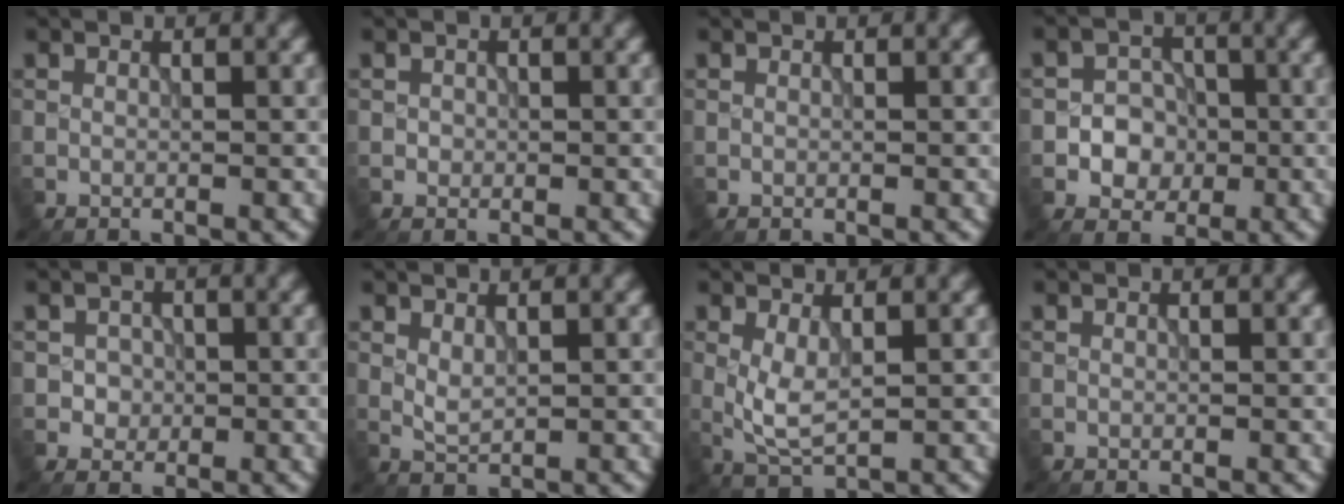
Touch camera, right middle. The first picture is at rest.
{"total": 0.6, "force": [0.0, 0.6, 0.1], "torque": [0.002, -0.003, 0.000]}
{"total": 0.0}
{"total": 3.9, "force": [-0.7, 3.4, 1.6], "torque": [-0.002, 0.000, -0.032]}
{"total": 1.6, "force": [-0.1, 1.5, 0.5], "torque": [0.001, -0.004, -0.002]}
{"total": 1.4, "force": [0.6, 0.6, 1.1], "torque": [-0.027, -0.001, 0.017]}
{"total": 2.9, "force": [0.5, 1.0, 2.6], "torque": [-0.061, -0.005, 0.014]}
{"total": 0.0}